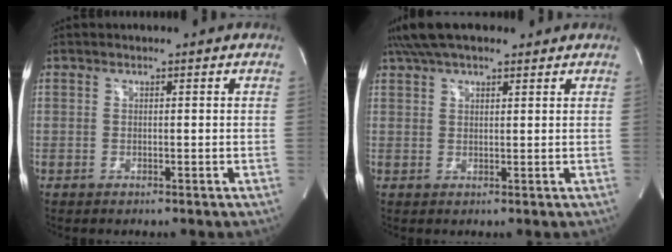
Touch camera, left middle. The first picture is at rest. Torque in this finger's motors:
{"motor_torque": [0.90, -0.70, 0.08, 0.08]}